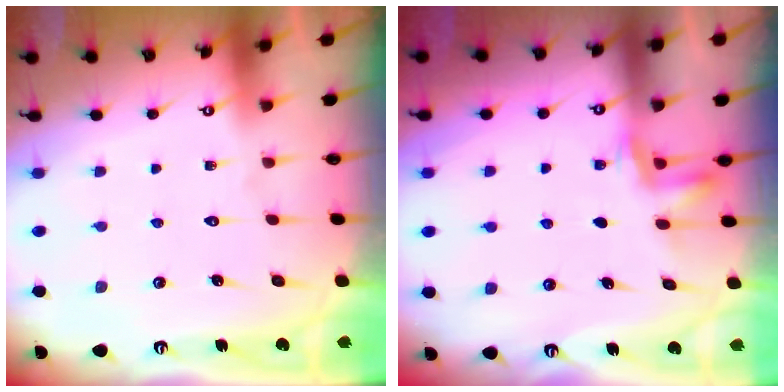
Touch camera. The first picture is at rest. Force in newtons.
{"total": 3.0, "press": 2.9, "slide": 0.6}